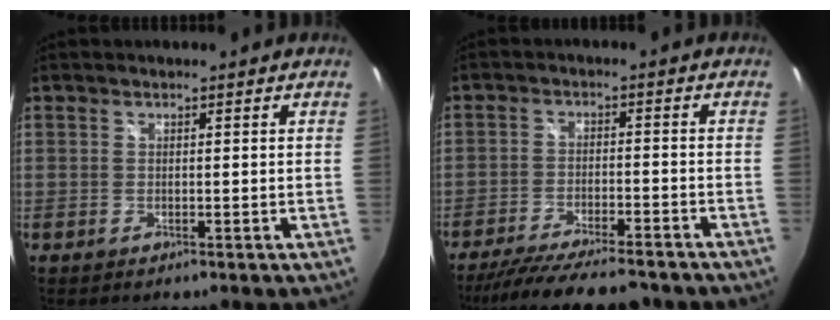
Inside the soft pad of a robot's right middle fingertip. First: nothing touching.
{"total": 15.9, "force": [-13.7, 2.9, 7.5], "torque": [-0.151, -0.026, -0.209]}